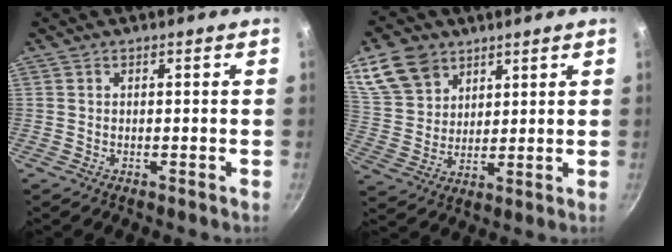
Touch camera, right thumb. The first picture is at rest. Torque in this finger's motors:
{"motor_torque": [-1.03, 0.86, 0.14, 0.15, 0.11]}